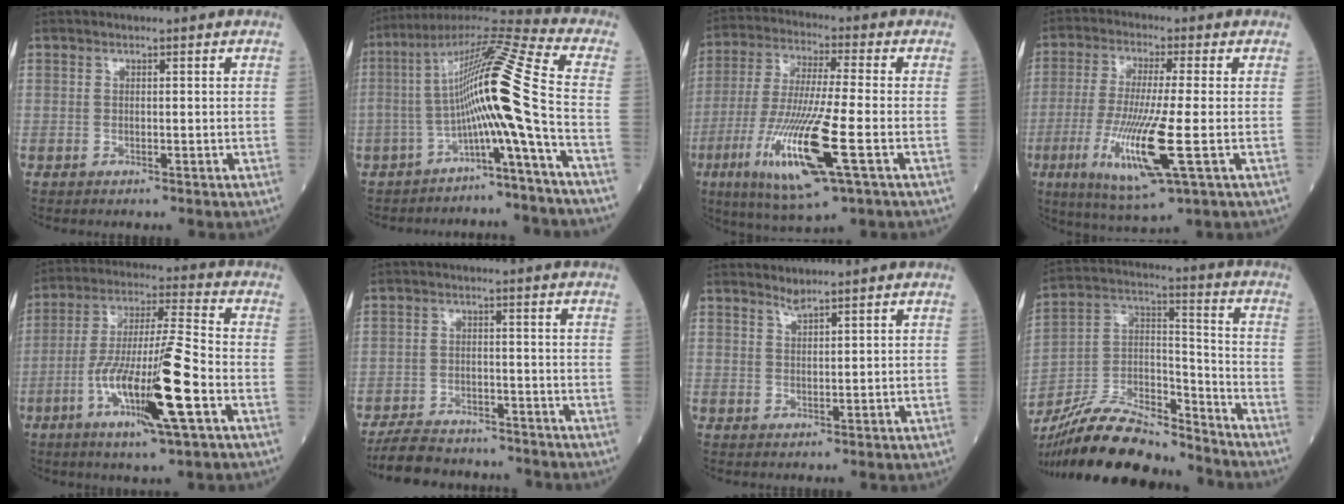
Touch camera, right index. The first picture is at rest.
{"total": 14.0, "force": [-3.6, -2.1, 13.4], "torque": [-0.233, 0.033, -0.074]}
{"total": 16.2, "force": [-5.6, 1.2, 15.2], "torque": [-0.314, -0.030, -0.101]}
{"total": 13.3, "force": [-3.6, 0.5, 12.7], "torque": [-0.261, -0.031, -0.067]}
{"total": 16.0, "force": [-5.7, 0.7, 14.9], "torque": [-0.285, -0.012, -0.103]}
{"total": 10.3, "force": [-9.4, 3.3, 2.7], "torque": [-0.044, 0.006, -0.143]}
{"total": 1.5, "force": [1.4, -0.3, 0.4], "torque": [-0.007, -0.004, 0.029]}
{"total": 21.2, "force": [-19.2, 4.2, 7.9], "torque": [-0.177, 0.007, -0.335]}